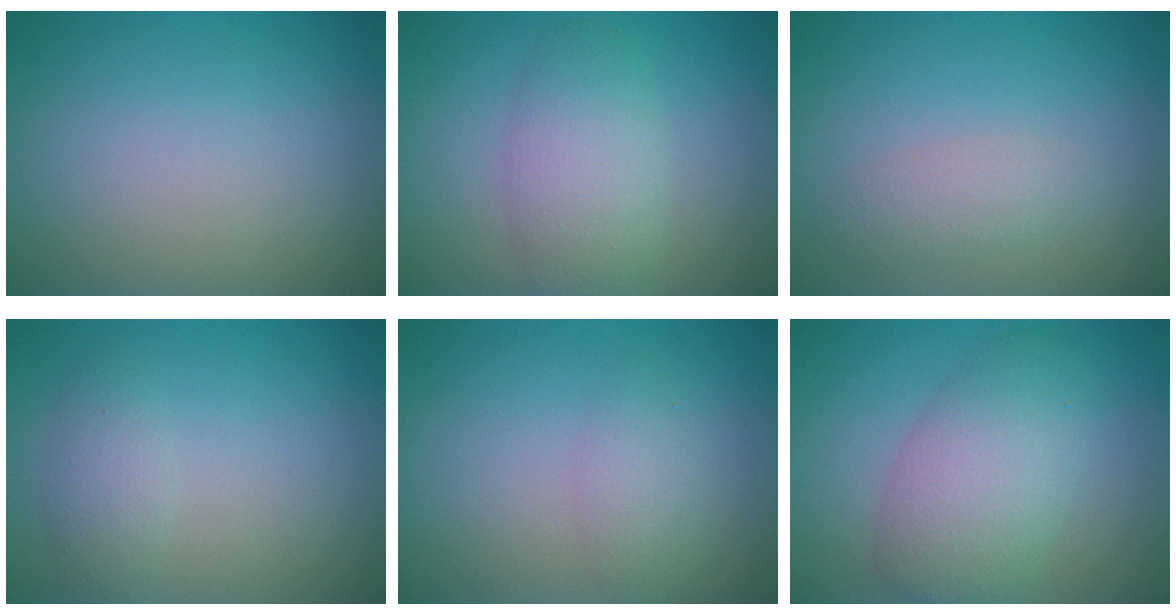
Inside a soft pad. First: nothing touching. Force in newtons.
{"total": 4.4, "press": 4.4, "slide": 0.2}
{"total": 2.0, "press": 2.0, "slide": 0.0}
{"total": 2.0, "press": 2.0, "slide": 0.0}
{"total": 1.9, "press": 1.9, "slide": 0.1}
{"total": 5.8, "press": 5.8, "slide": 0.4}